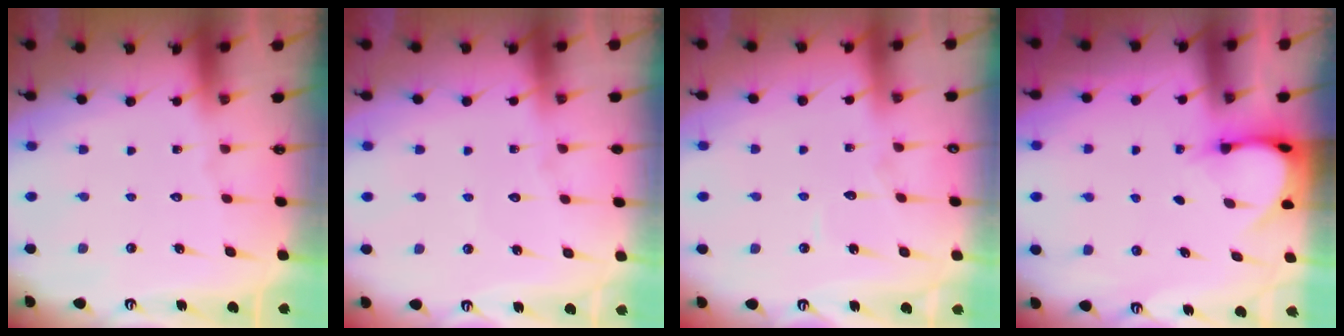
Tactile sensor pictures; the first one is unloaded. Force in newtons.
{"total": 2.9, "press": 2.9, "slide": 0.3}
{"total": 4.5, "press": 4.5, "slide": 0.4}
{"total": 3.9, "press": 3.9, "slide": 0.3}